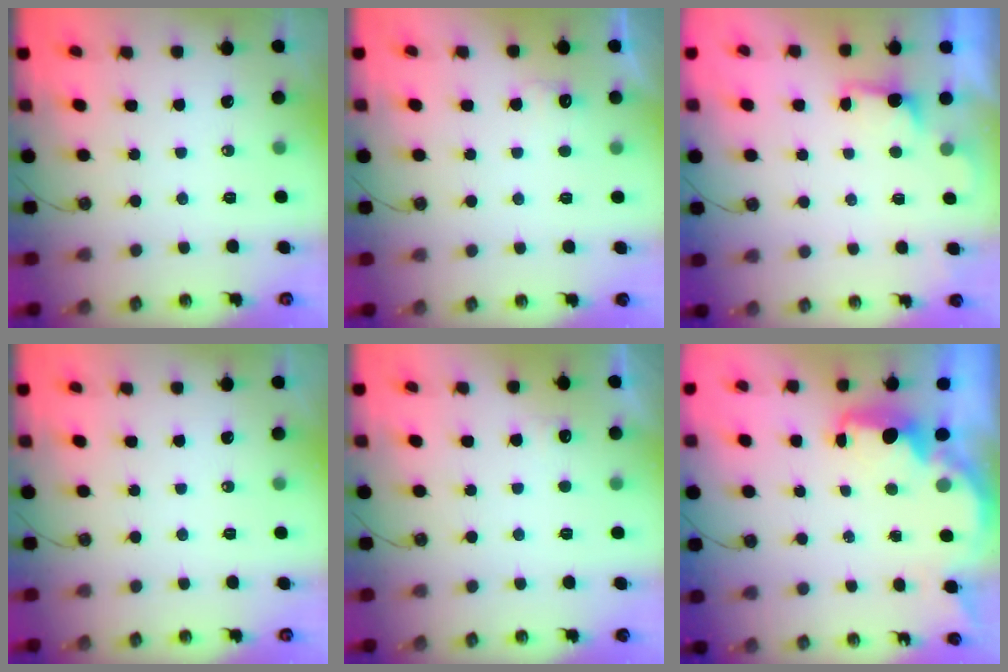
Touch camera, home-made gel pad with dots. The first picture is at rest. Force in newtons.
{"total": 4.2, "press": 4.0, "slide": 1.1}
{"total": 1.1, "press": 0.7, "slide": 0.8}
{"total": 0.6, "press": 0.0, "slide": 0.6}
{"total": 2.6, "press": 2.4, "slide": 1.0}
{"total": 3.7, "press": 3.7, "slide": 0.6}